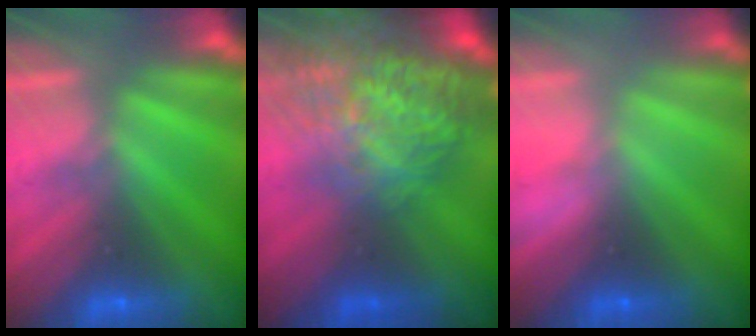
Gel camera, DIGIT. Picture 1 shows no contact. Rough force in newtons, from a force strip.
{"total": 7.6}
{"total": 2.6}